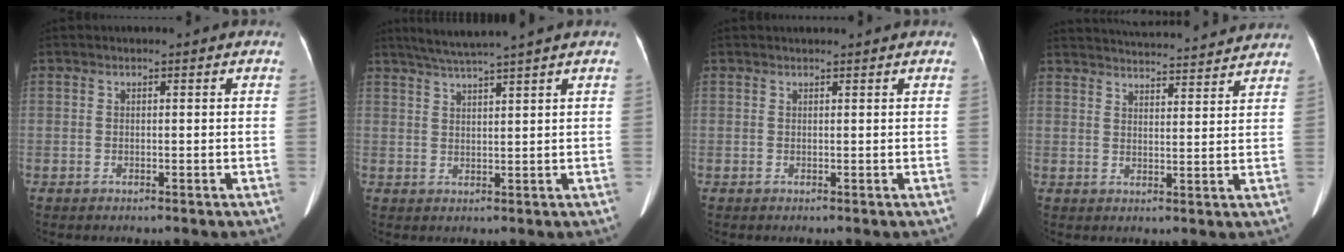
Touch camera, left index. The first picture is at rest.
{"total": 6.0, "force": [5.1, -1.3, 2.8], "torque": [-0.051, 0.017, 0.090]}
{"total": 2.1, "force": [2.0, -0.1, 0.6], "torque": [-0.007, 0.018, 0.029]}
{"total": 19.2, "force": [18.3, 2.2, 5.2], "torque": [-0.082, 0.016, 0.241]}